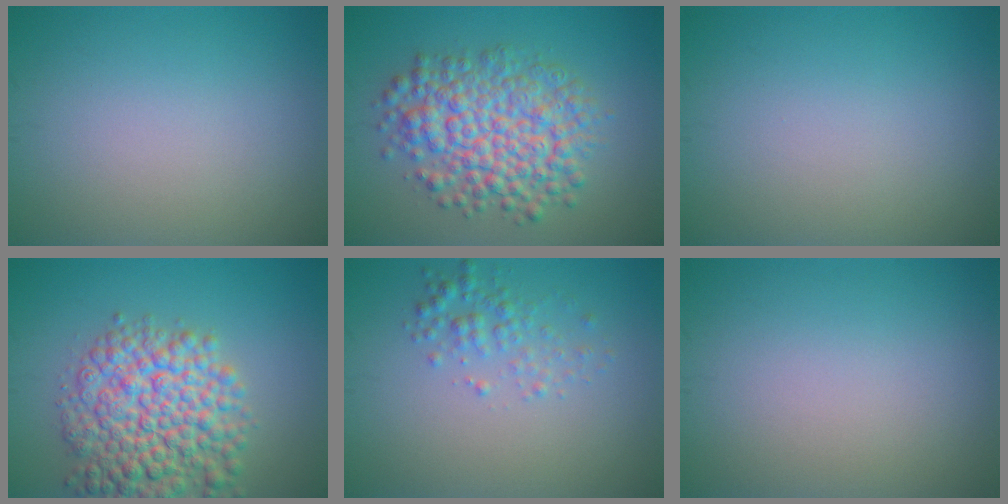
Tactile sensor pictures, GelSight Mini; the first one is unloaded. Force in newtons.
{"total": 7.7, "press": 7.7, "slide": 0.1}
{"total": 0.0}
{"total": 9.0, "press": 9.0, "slide": 0.3}
{"total": 2.0, "press": 2.0, "slide": 0.1}
{"total": 0.0}